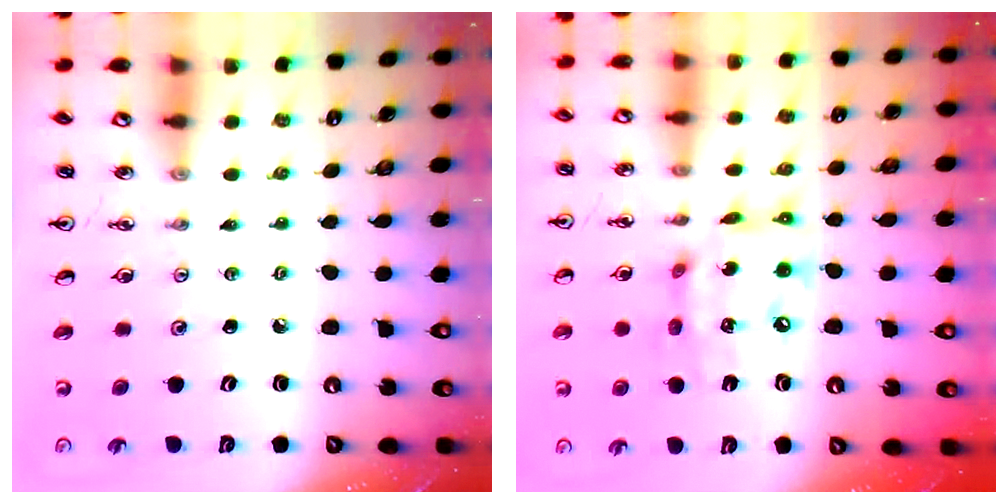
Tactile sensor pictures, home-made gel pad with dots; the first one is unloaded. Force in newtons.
{"total": 14.1, "press": 14.0, "slide": 1.6}